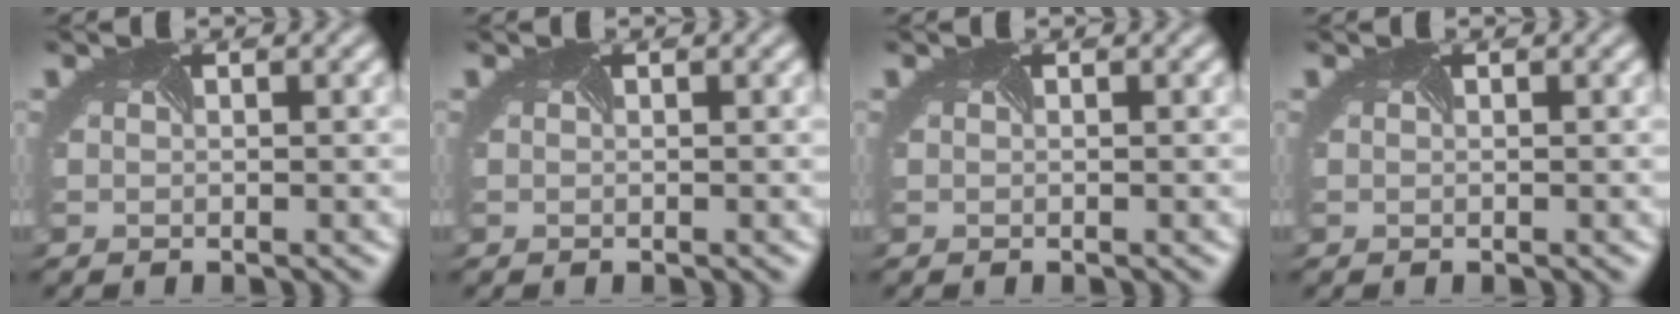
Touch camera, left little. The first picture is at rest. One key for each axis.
{"total": 0.0}
{"total": 0.0}
{"total": 0.0}